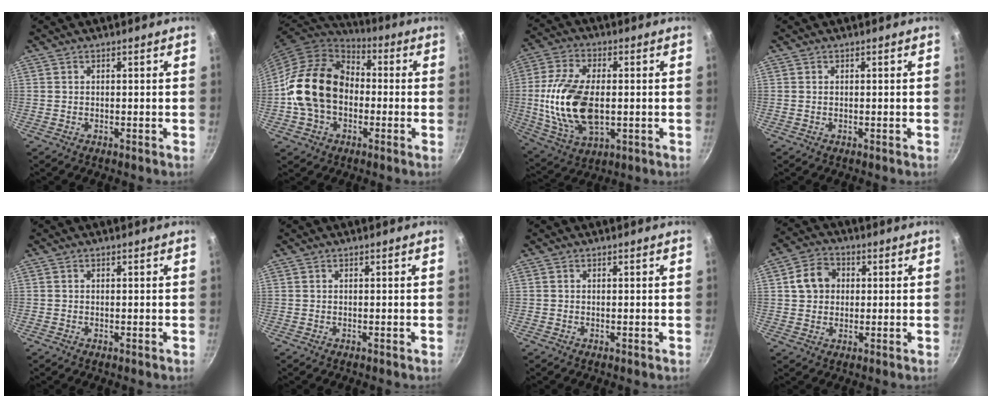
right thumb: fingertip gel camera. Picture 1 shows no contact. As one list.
[{"total": 17.5, "force": [-1.3, 13.4, 11.3], "torque": [-0.173, 0.037, -0.033]}, {"total": 17.2, "force": [-0.7, 9.5, 14.3], "torque": [-0.278, 0.005, -0.010]}, {"total": 0.0}, {"total": 0.0}, {"total": 0.0}, {"total": 0.0}, {"total": 7.2, "force": [1.3, 6.0, 3.6], "torque": [-0.039, 0.014, 0.013]}]